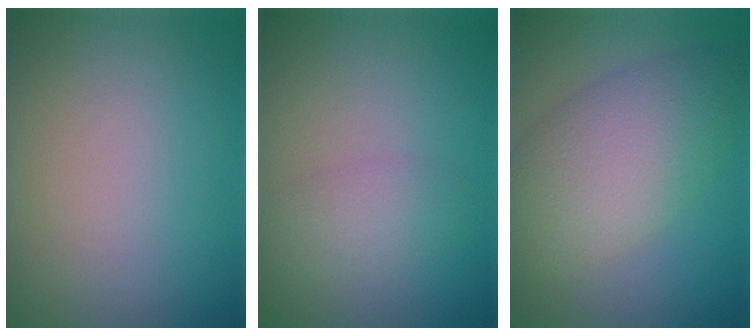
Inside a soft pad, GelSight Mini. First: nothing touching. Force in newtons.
{"total": 2.4, "press": 2.4, "slide": 0.1}
{"total": 8.1, "press": 8.1, "slide": 0.2}